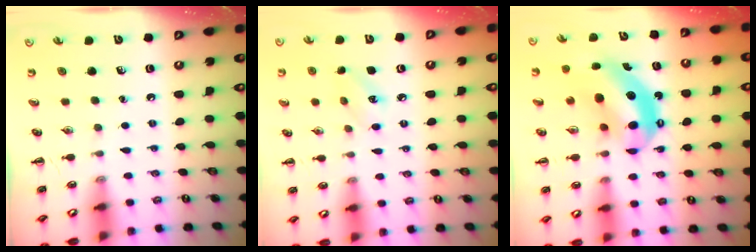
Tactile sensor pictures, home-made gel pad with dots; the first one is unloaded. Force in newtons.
{"total": 5.8, "press": 5.5, "slide": 1.6}
{"total": 10.3, "press": 9.9, "slide": 2.5}